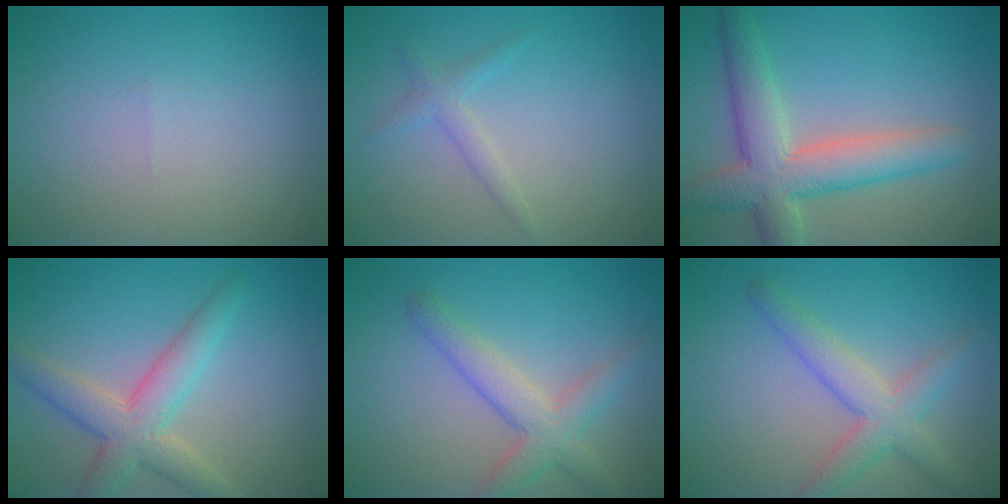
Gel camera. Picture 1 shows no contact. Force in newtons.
{"total": 1.6, "press": 1.6, "slide": 0.1}
{"total": 6.8, "press": 6.8, "slide": 0.5}
{"total": 4.6, "press": 4.6, "slide": 0.2}
{"total": 4.0, "press": 4.0, "slide": 0.2}
{"total": 4.0, "press": 4.0, "slide": 0.1}